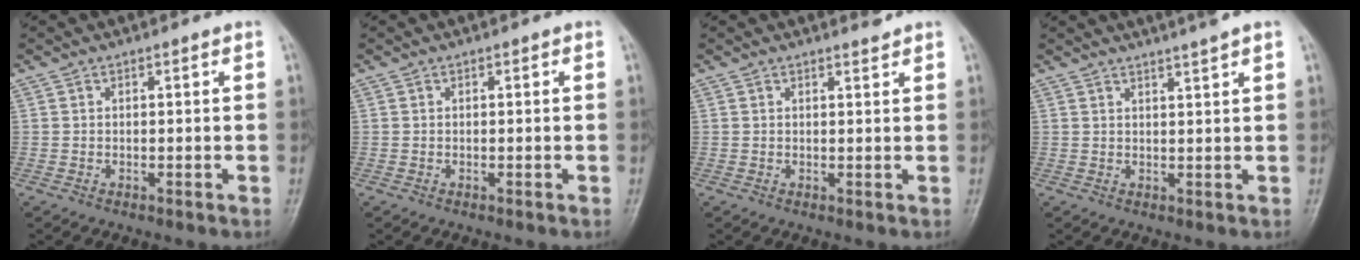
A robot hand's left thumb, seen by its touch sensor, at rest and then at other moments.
{"total": 0.0}
{"total": 1.1, "force": [1.1, 0.1, 0.3], "torque": [-0.003, -0.011, 0.016]}
{"total": 4.4, "force": [3.5, -0.2, 2.6], "torque": [-0.033, 0.000, 0.052]}